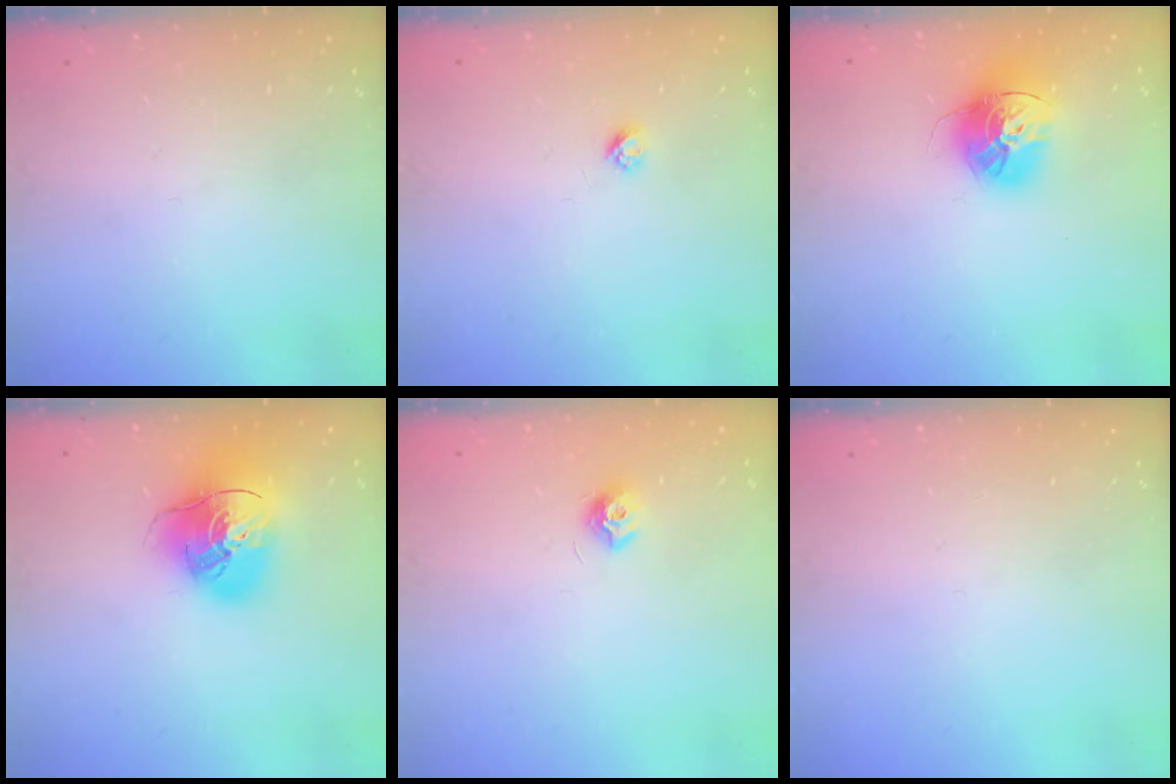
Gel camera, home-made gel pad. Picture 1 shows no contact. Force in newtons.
{"total": 2.7, "press": 2.6, "slide": 0.3}
{"total": 15.6, "press": 15.5, "slide": 1.4}
{"total": 17.7, "press": 17.5, "slide": 2.5}
{"total": 7.8, "press": 7.8, "slide": 0.3}
{"total": 0.0}